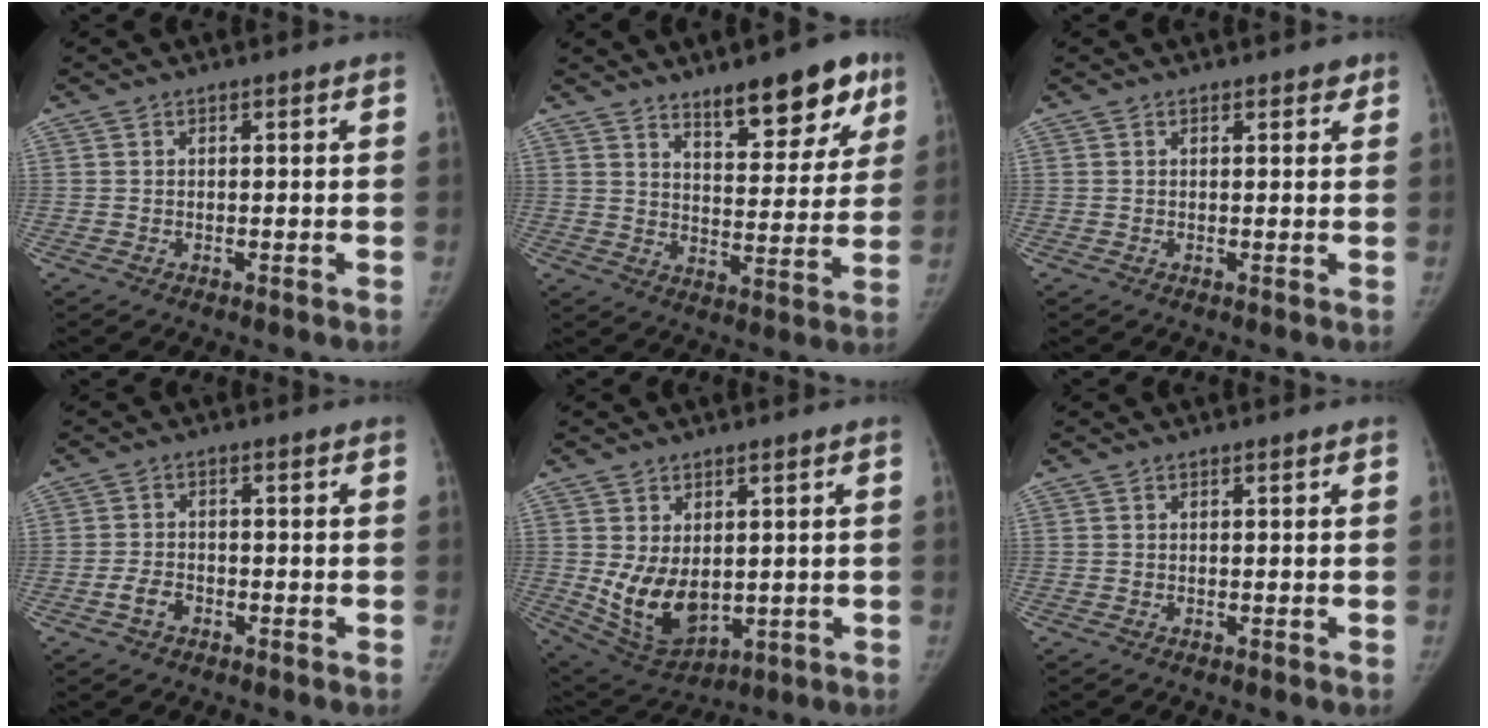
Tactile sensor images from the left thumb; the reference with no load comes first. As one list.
[{"total": 14.2, "force": [9.3, 5.2, 9.3], "torque": [-0.080, -0.050, 0.138]}, {"total": 1.5, "force": [1.0, 0.7, 0.8], "torque": [0.000, -0.003, 0.009]}, {"total": 3.1, "force": [-1.5, 2.1, 1.7], "torque": [-0.032, 0.013, -0.027]}, {"total": 10.8, "force": [0.1, 7.0, 8.3], "torque": [-0.127, -0.019, 0.029]}, {"total": 0.0}]